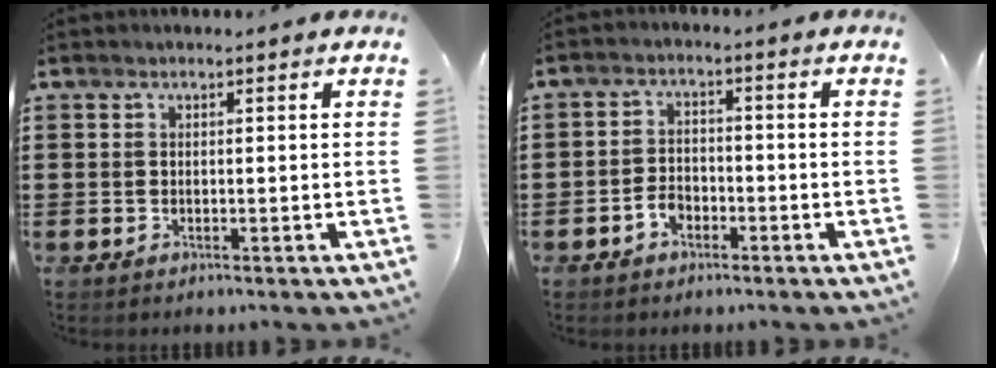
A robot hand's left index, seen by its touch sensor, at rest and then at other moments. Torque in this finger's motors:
{"motor_torque": [0.20, 0.20, 0.17, 0.02]}